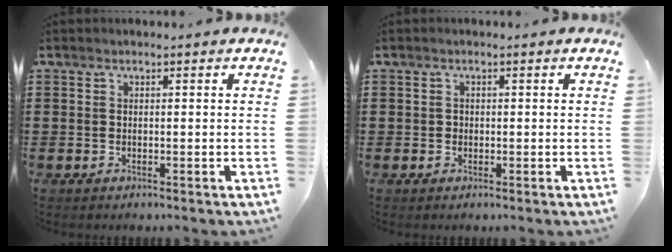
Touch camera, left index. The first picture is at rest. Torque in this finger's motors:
{"motor_torque": [-0.09, 0.38, -0.10, -0.01]}